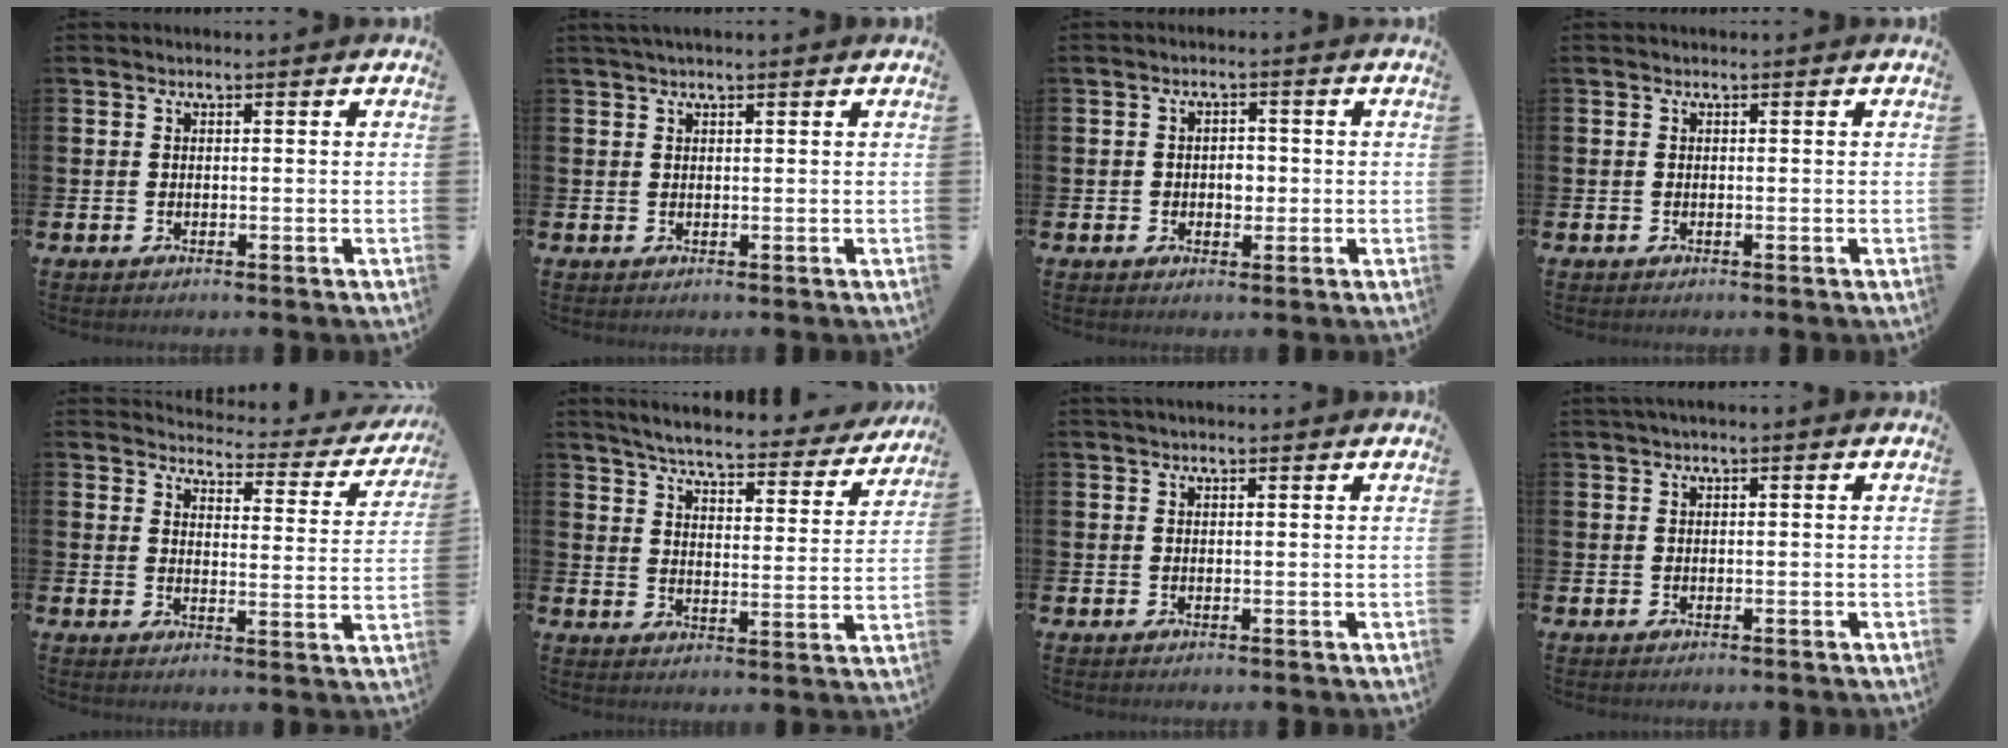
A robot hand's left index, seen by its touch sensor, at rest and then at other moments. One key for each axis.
{"total": 1.2, "fx": 1.0, "fy": 0.0, "fz": 0.6, "tx": -0.012, "ty": 0.002, "tz": 0.018}
{"total": 2.3, "fx": -0.2, "fy": 1.9, "fz": 1.3, "tx": -0.010, "ty": 0.002, "tz": -0.010}
{"total": 0.0}
{"total": 3.3, "fx": 3.1, "fy": 0.9, "fz": 0.6, "tx": -0.019, "ty": -0.033, "tz": 0.043}
{"total": 5.6, "fx": 5.3, "fy": 0.6, "fz": 1.9, "tx": -0.057, "ty": -0.038, "tz": 0.086}
{"total": 0.6, "fx": 0.5, "fy": 0.1, "fz": 0.3, "tx": -0.007, "ty": 0.002, "tz": 0.009}
{"total": 0.6, "fx": 0.1, "fy": 0.0, "fz": 0.6, "tx": -0.018, "ty": 0.004, "tz": 0.002}